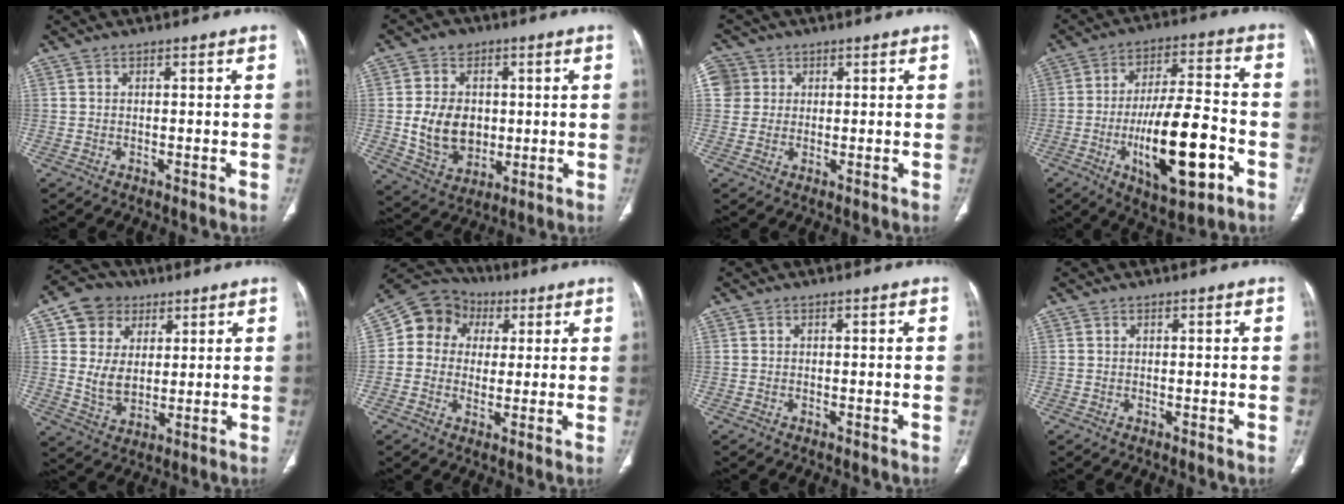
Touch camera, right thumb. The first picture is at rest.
{"total": 12.7, "force": [0.1, 10.1, 7.7], "torque": [-0.098, -0.004, 0.015]}
{"total": 4.8, "force": [1.4, 4.5, 0.6], "torque": [0.003, 0.006, 0.028]}
{"total": 19.0, "force": [-6.1, 6.8, 16.7], "torque": [-0.265, 0.028, -0.090]}
{"total": 11.4, "force": [4.2, 9.3, 5.1], "torque": [-0.059, -0.018, 0.078]}
{"total": 11.6, "force": [2.7, 10.0, 5.4], "torque": [-0.070, 0.013, 0.035]}
{"total": 0.0}
{"total": 0.0}